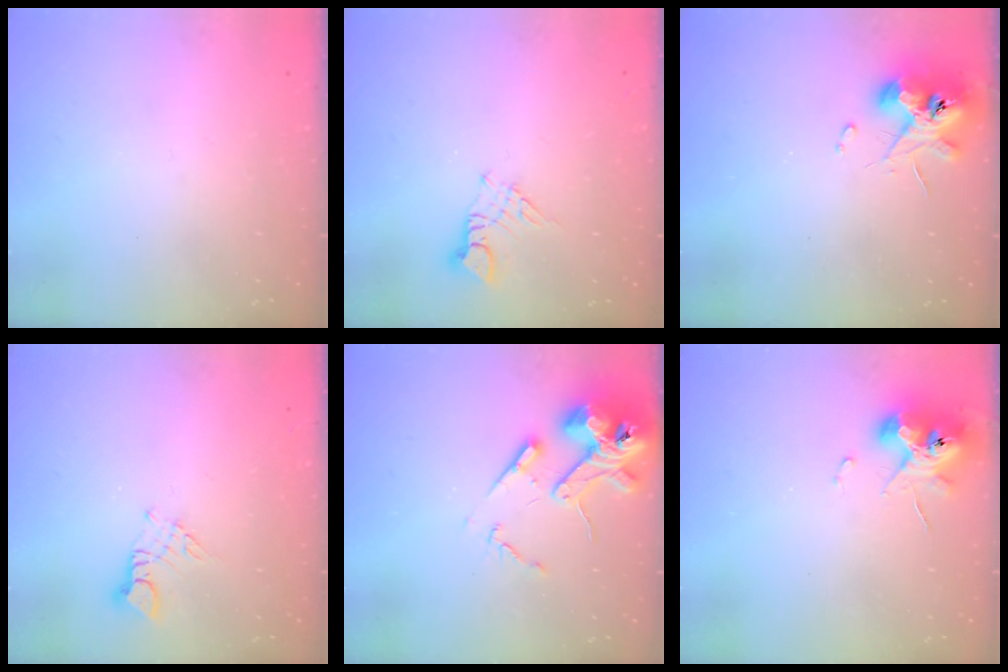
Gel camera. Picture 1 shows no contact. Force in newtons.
{"total": 3.3, "press": 3.3, "slide": 0.3}
{"total": 10.5, "press": 10.4, "slide": 1.4}
{"total": 2.3, "press": 2.3, "slide": 0.3}
{"total": 13.7, "press": 13.5, "slide": 2.0}
{"total": 10.1, "press": 10.0, "slide": 1.5}